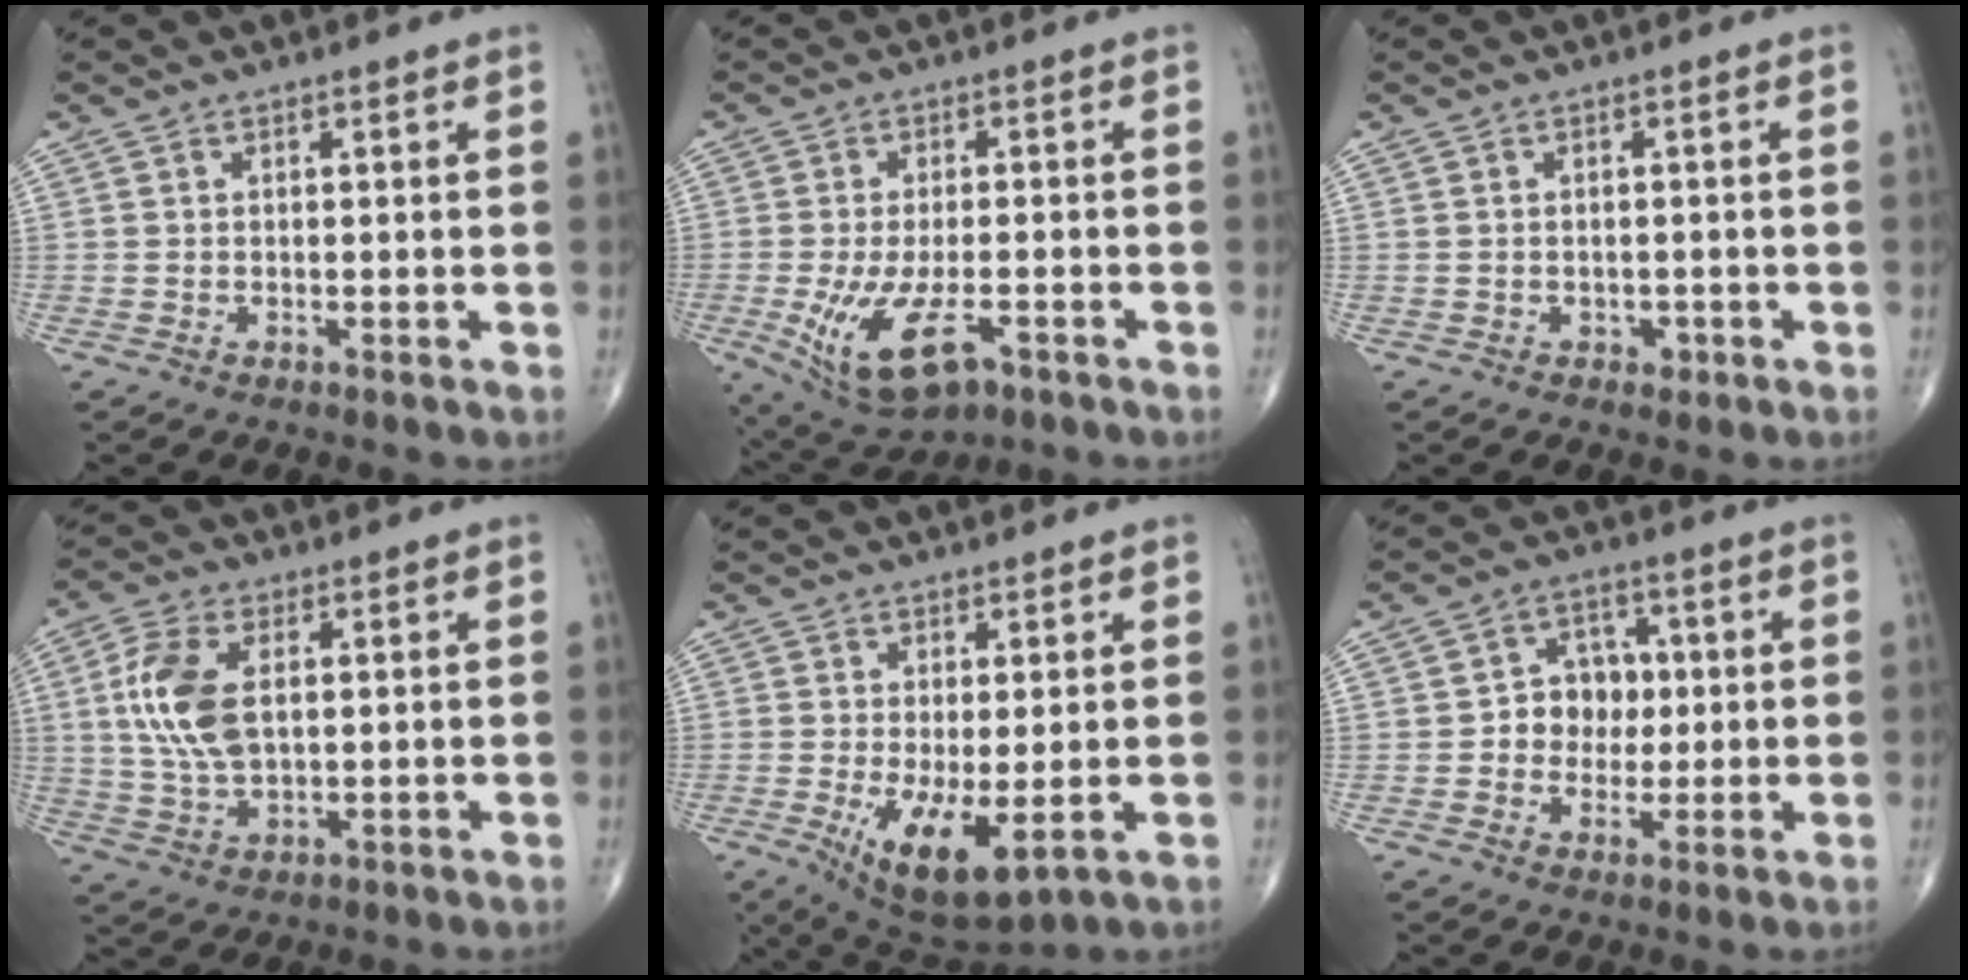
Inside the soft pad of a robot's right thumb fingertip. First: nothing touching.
{"total": 12.3, "force": [-4.8, 5.5, 9.9], "torque": [-0.182, 0.001, -0.069]}
{"total": 1.5, "force": [-0.6, 1.2, 0.6], "torque": [0.000, 0.002, -0.008]}
{"total": 10.7, "force": [1.8, 5.8, 8.8], "torque": [-0.185, -0.002, 0.036]}
{"total": 10.0, "force": [-2.2, 3.8, 9.0], "torque": [-0.152, -0.025, -0.021]}
{"total": 7.3, "force": [0.1, 6.2, 3.8], "torque": [-0.006, 0.013, -0.005]}